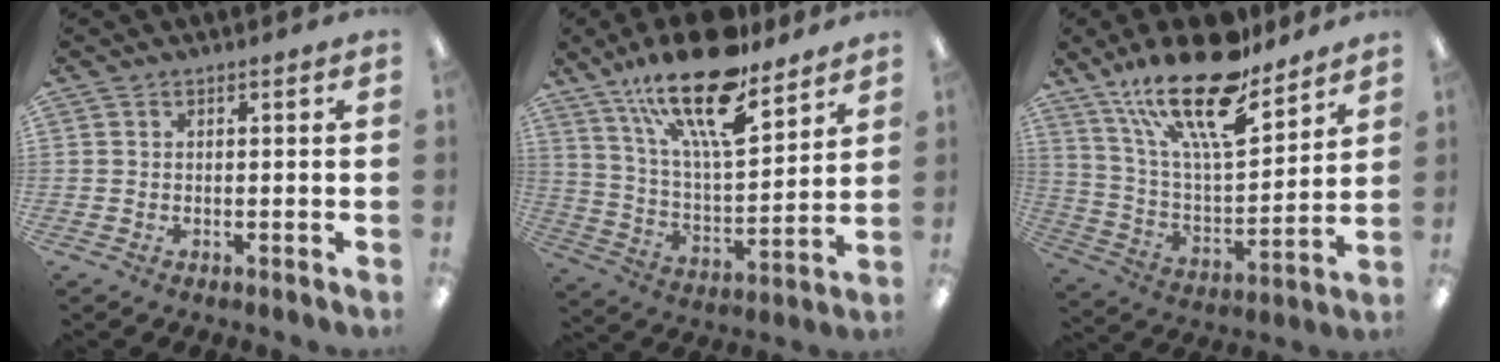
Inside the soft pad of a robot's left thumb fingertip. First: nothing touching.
{"total": 22.8, "force": [15.7, 7.4, 14.9], "torque": [-0.254, -0.093, 0.266]}
{"total": 23.7, "force": [16.9, 7.6, 14.7], "torque": [-0.255, -0.102, 0.290]}